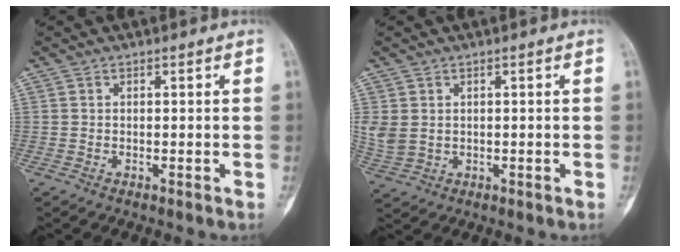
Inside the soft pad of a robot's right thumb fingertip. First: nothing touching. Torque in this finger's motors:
{"motor_torque": [-0.26, 1.00, 1.16, 0.54, 0.15]}